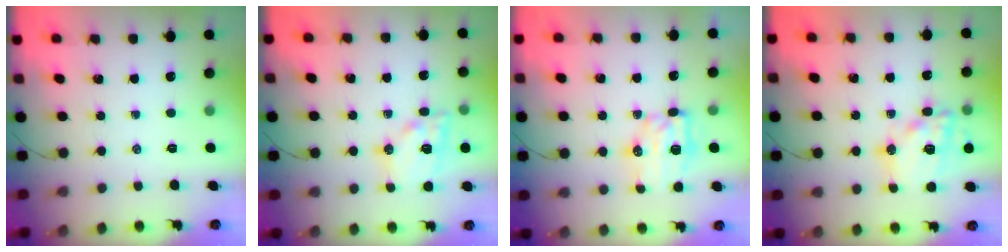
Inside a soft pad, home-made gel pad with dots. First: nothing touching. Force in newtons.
{"total": 14.2, "press": 14.0, "slide": 1.9}
{"total": 7.7, "press": 7.7, "slide": 0.6}
{"total": 17.7, "press": 17.3, "slide": 3.9}